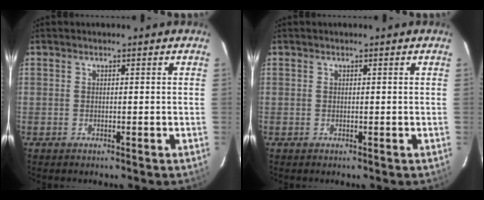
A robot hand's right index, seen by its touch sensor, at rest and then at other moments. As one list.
[{"total": 0.0}]